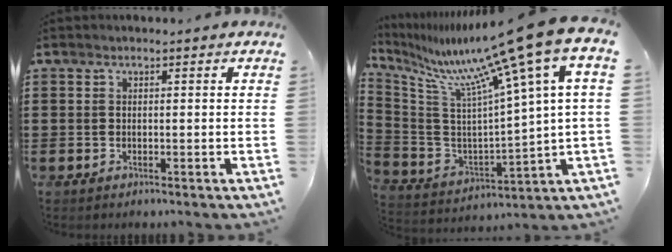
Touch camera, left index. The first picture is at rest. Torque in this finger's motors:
{"motor_torque": [1.11, -1.03, 1.05, 0.21]}